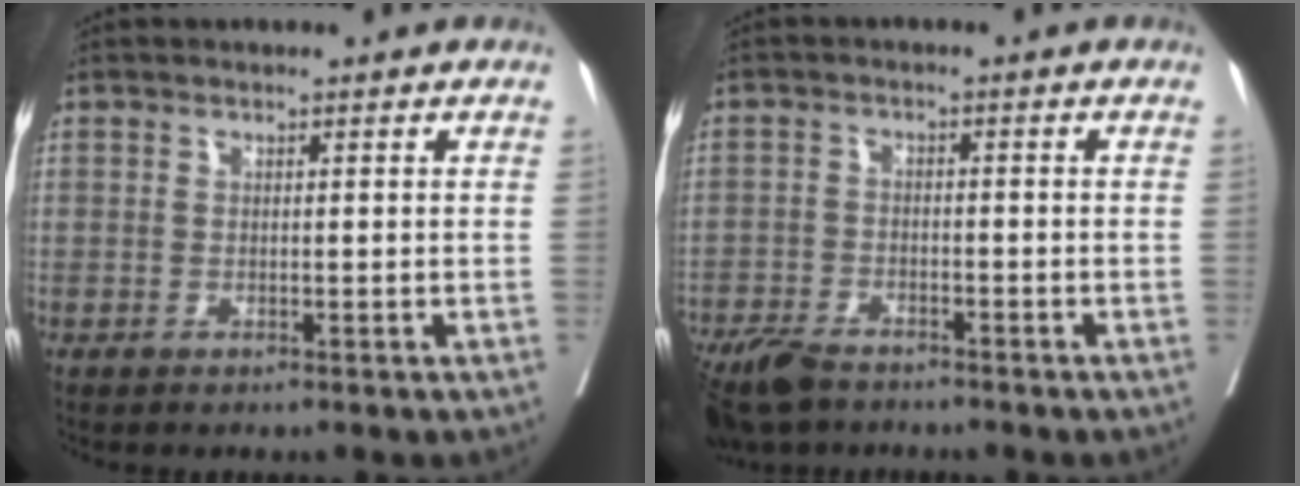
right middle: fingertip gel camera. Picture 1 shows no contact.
{"total": 8.4, "force": [-7.0, 2.7, 3.8], "torque": [-0.066, -0.016, -0.122]}